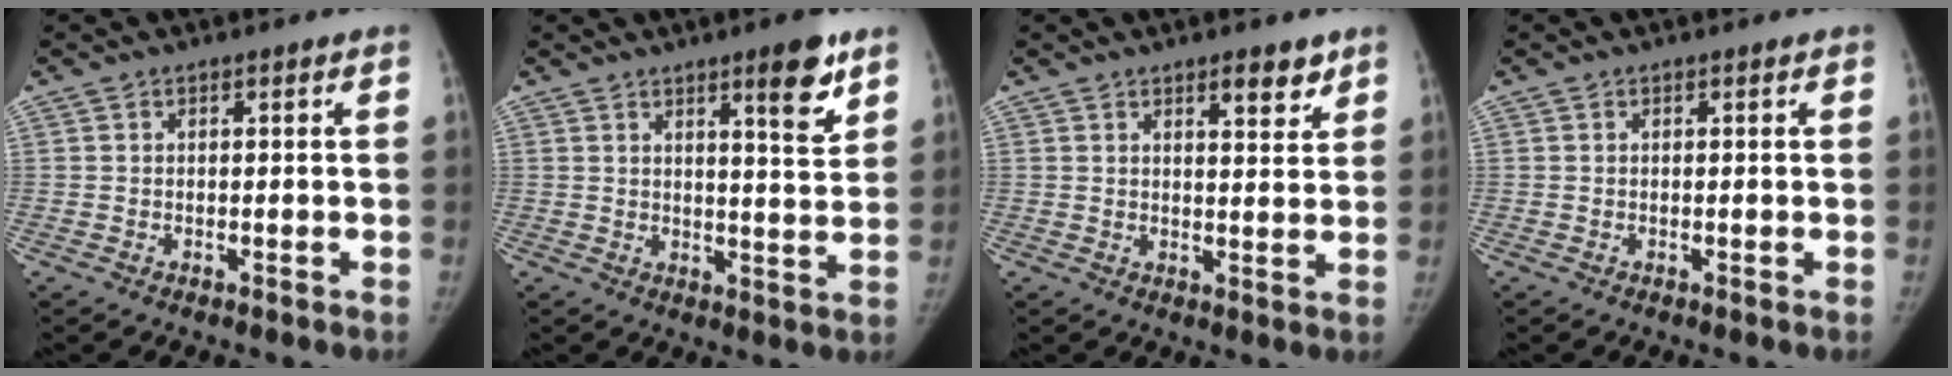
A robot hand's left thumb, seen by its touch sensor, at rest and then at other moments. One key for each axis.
{"total": 7.7, "fx": 4.7, "fy": 1.5, "fz": 5.9, "tx": -0.073, "ty": -0.032, "tz": 0.066}
{"total": 4.9, "fx": 3.3, "fy": 1.7, "fz": 3.1, "tx": -0.027, "ty": -0.022, "tz": 0.046}
{"total": 0.0}